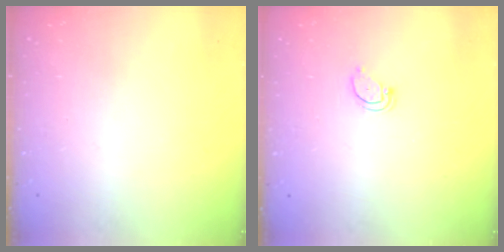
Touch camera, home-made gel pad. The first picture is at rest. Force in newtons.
{"total": 3.0, "press": 3.0, "slide": 0.3}